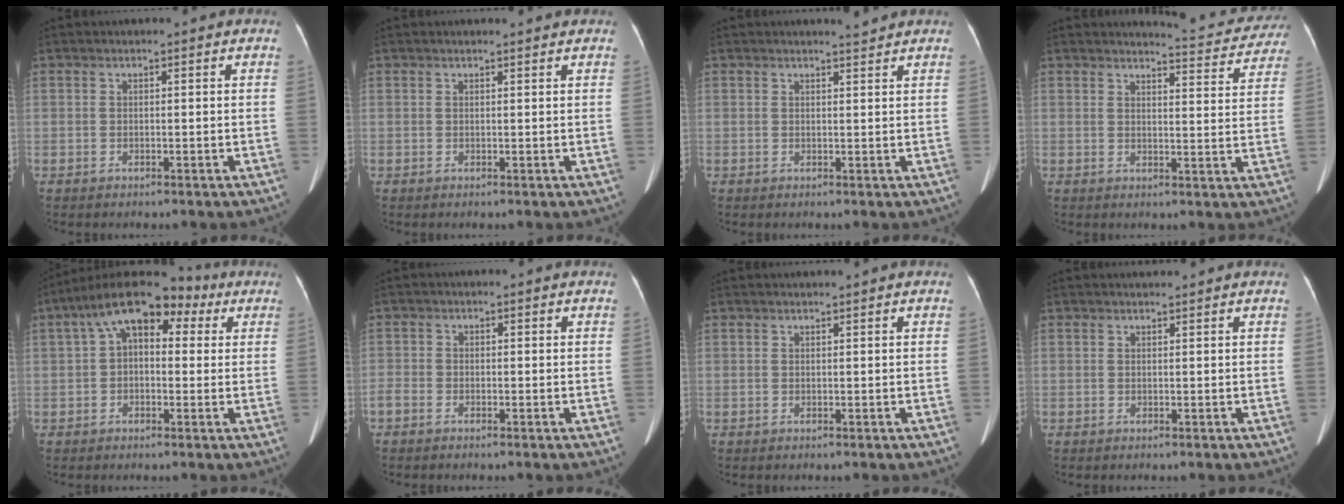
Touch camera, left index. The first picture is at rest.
{"total": 1.8, "force": [1.7, 0.0, 0.5], "torque": [-0.010, 0.004, 0.019]}
{"total": 1.5, "force": [1.4, -0.3, 0.2], "torque": [-0.009, -0.009, 0.024]}
{"total": 8.7, "force": [8.6, 1.1, 0.6], "torque": [0.000, -0.018, 0.088]}
{"total": 11.9, "force": [4.7, 6.0, 9.0], "torque": [-0.141, 0.068, 0.071]}
{"total": 2.1, "force": [-1.3, 1.3, 1.1], "torque": [-0.032, 0.006, -0.025]}
{"total": 0.7, "force": [0.6, -0.2, 0.4], "torque": [-0.007, 0.007, 0.015]}
{"total": 0.7, "force": [0.7, 0.0, 0.0], "torque": [-0.008, 0.013, 0.014]}